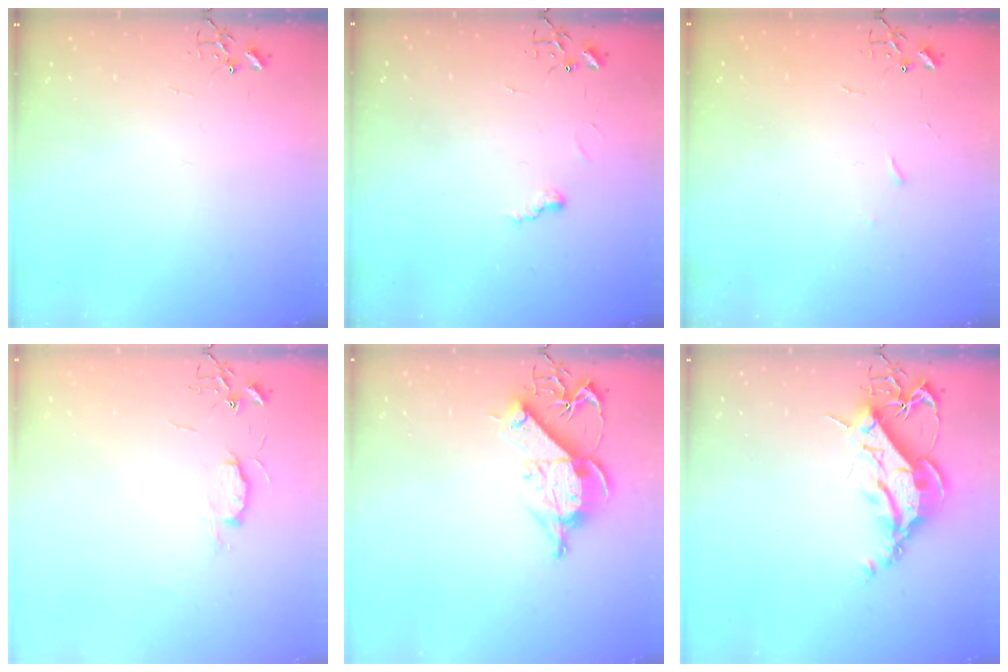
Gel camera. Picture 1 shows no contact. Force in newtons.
{"total": 5.9, "press": 5.9, "slide": 0.4}
{"total": 2.5, "press": 2.5, "slide": 0.4}
{"total": 6.4, "press": 6.4, "slide": 0.8}
{"total": 12.3, "press": 12.1, "slide": 2.0}
{"total": 12.9, "press": 12.9, "slide": 1.2}